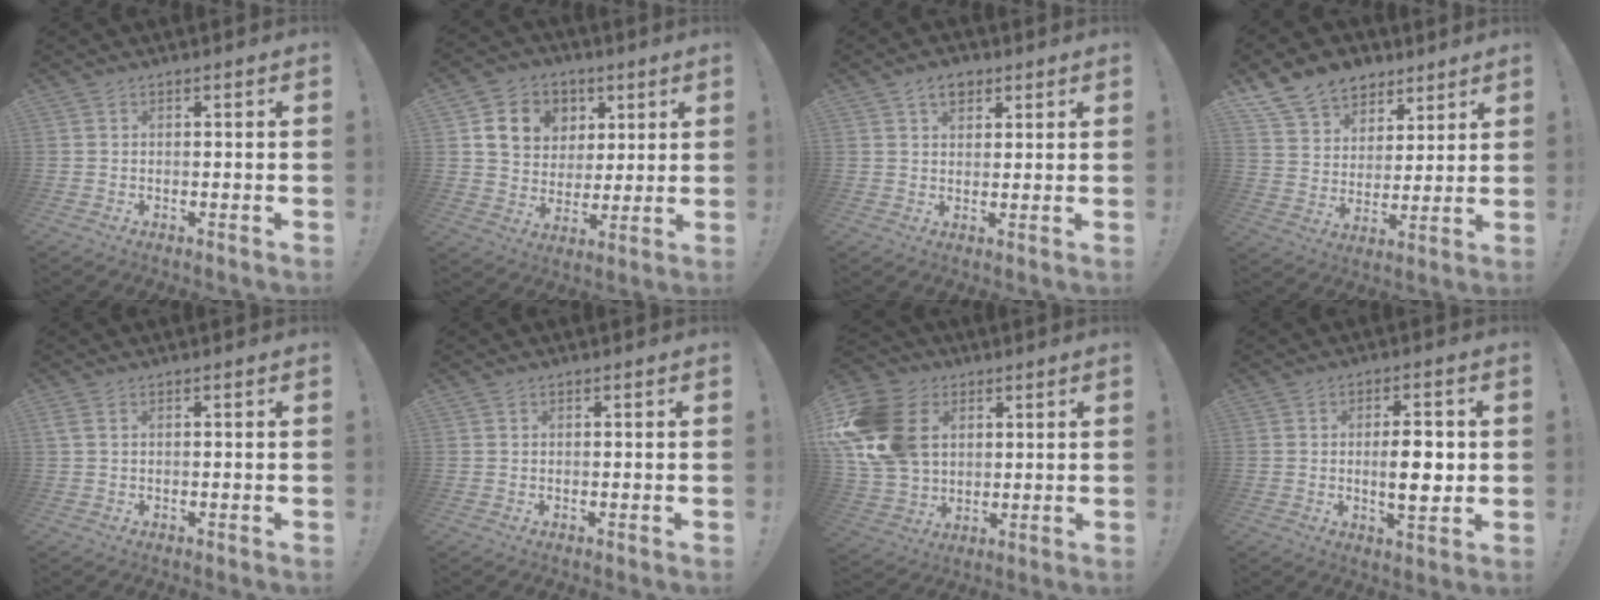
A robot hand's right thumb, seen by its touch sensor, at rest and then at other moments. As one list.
[{"total": 12.8, "force": [4.6, 10.8, 5.0], "torque": [-0.073, -0.013, 0.098]}, {"total": 5.4, "force": [3.1, 3.6, 2.7], "torque": [-0.037, -0.004, 0.055]}, {"total": 13.5, "force": [9.1, 9.3, 3.8], "torque": [-0.063, -0.058, 0.178]}, {"total": 1.3, "force": [0.6, 0.4, 1.1], "torque": [-0.023, 0.002, 0.012]}, {"total": 0.0}, {"total": 20.4, "force": [4.8, 15.8, 12.1], "torque": [-0.228, -0.012, 0.098]}, {"total": 8.2, "force": [-0.2, 2.8, 7.7], "torque": [-0.109, -0.006, -0.011]}]